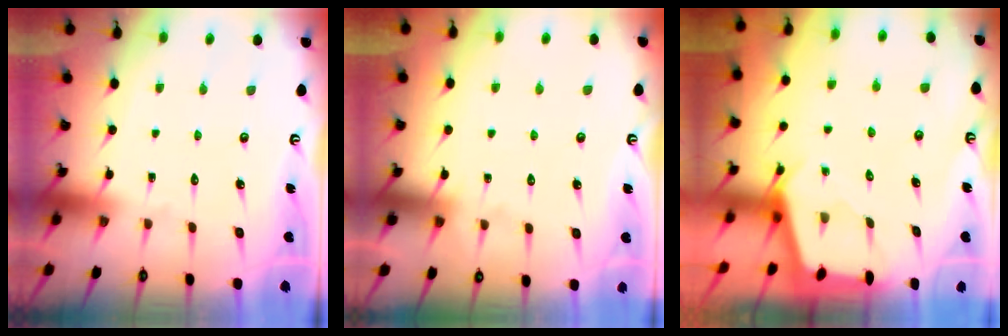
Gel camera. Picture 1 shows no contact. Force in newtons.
{"total": 4.5, "press": 4.4, "slide": 0.5}
{"total": 2.4, "press": 2.4, "slide": 0.2}